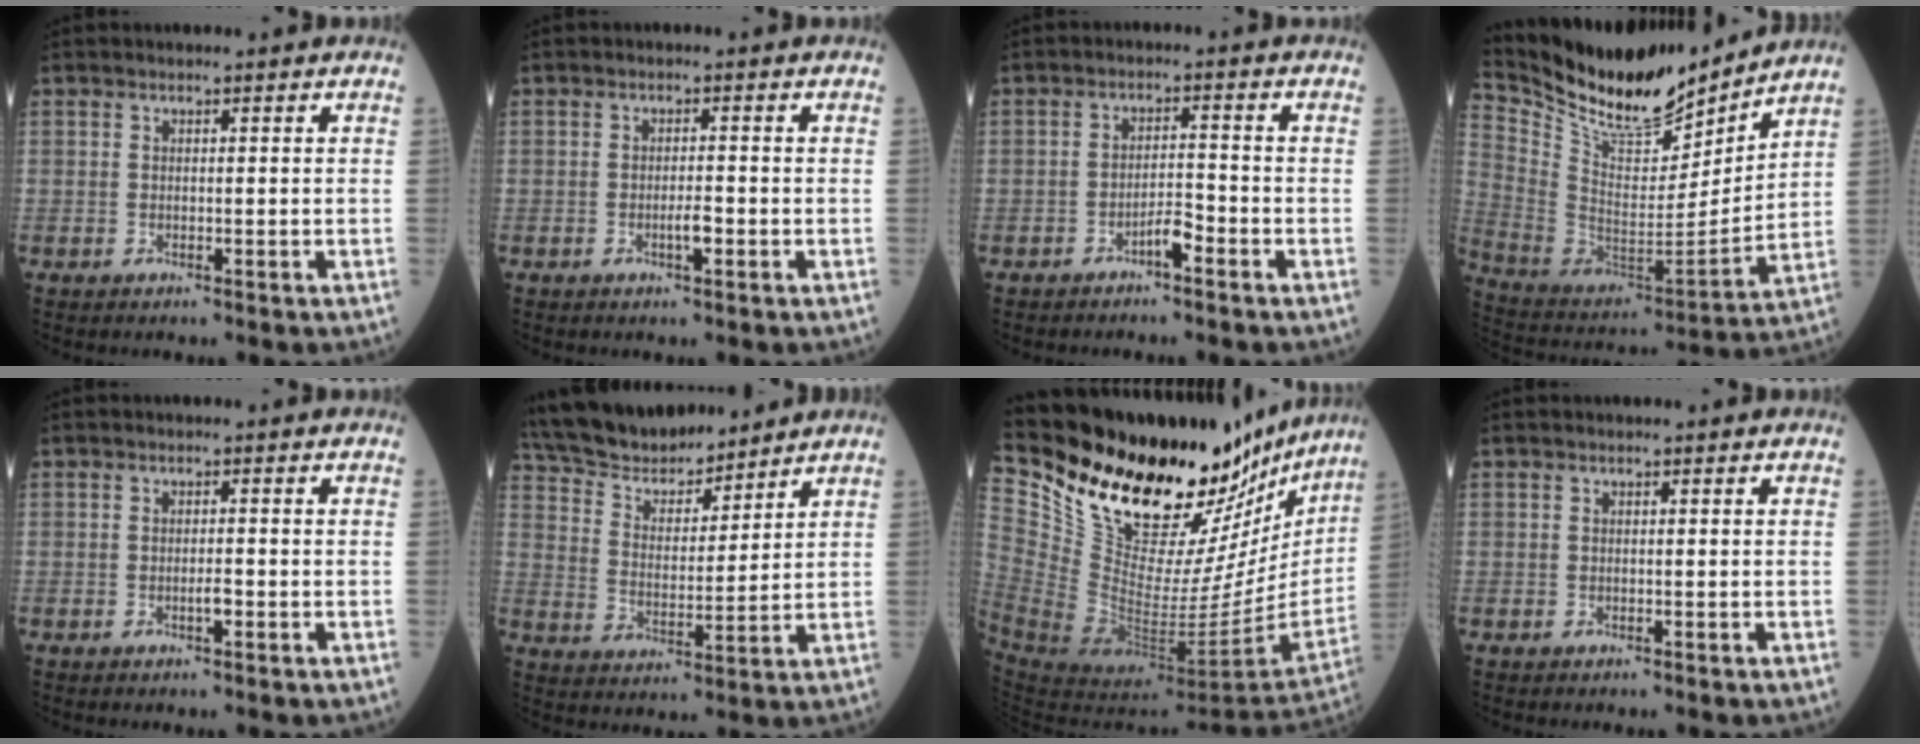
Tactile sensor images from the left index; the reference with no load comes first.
{"total": 1.9, "force": [-1.2, 0.4, 1.4], "torque": [-0.024, -0.004, -0.021]}
{"total": 2.9, "force": [-2.4, 0.4, 1.5], "torque": [-0.024, -0.002, -0.046]}
{"total": 18.8, "force": [17.2, 3.1, 6.9], "torque": [-0.147, -0.033, 0.309]}
{"total": 1.3, "force": [-0.9, 0.3, 0.8], "torque": [-0.014, -0.004, -0.016]}
{"total": 13.7, "force": [12.6, 3.4, 4.3], "torque": [-0.077, 0.012, 0.229]}
{"total": 33.5, "force": [28.1, 11.6, 14.0], "torque": [-0.259, -0.063, 0.415]}
{"total": 0.0}